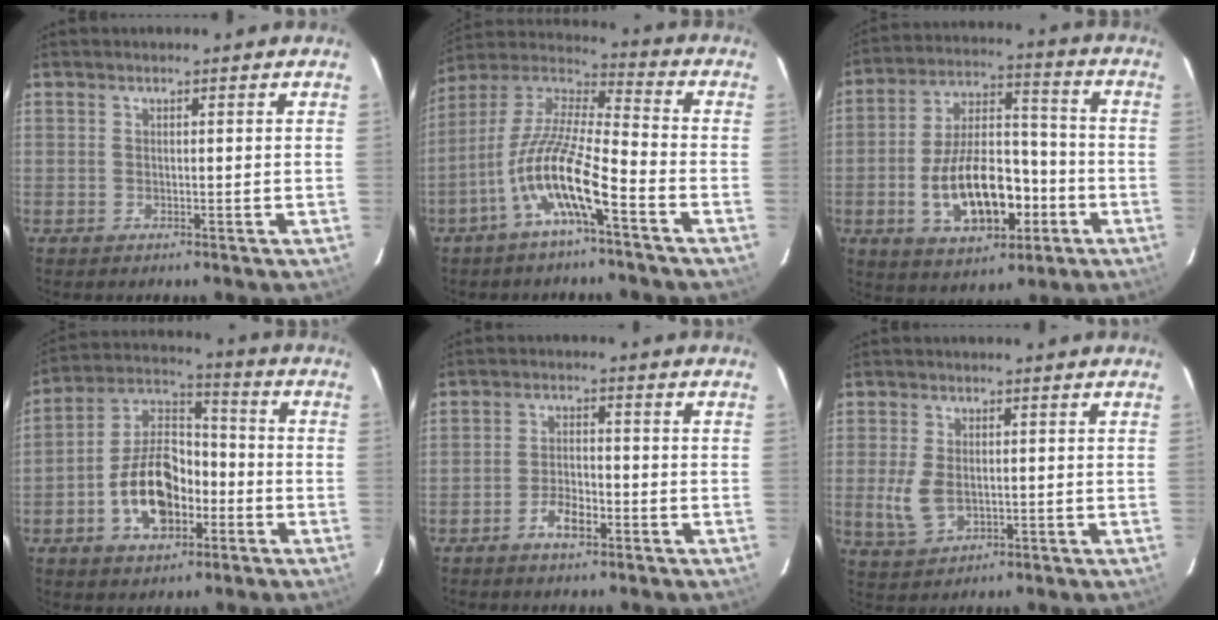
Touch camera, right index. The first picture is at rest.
{"total": 13.5, "force": [-6.3, 2.1, 11.7], "torque": [-0.229, -0.001, -0.127]}
{"total": 16.8, "force": [-5.4, 8.6, 13.4], "torque": [-0.256, 0.015, -0.076]}
{"total": 14.0, "force": [-5.3, 8.4, 9.9], "torque": [-0.195, 0.026, -0.085]}
{"total": 4.7, "force": [-2.8, 2.0, 3.1], "torque": [-0.070, 0.002, -0.049]}
{"total": 6.1, "force": [-0.4, 4.0, 4.7], "torque": [-0.106, -0.005, -0.001]}